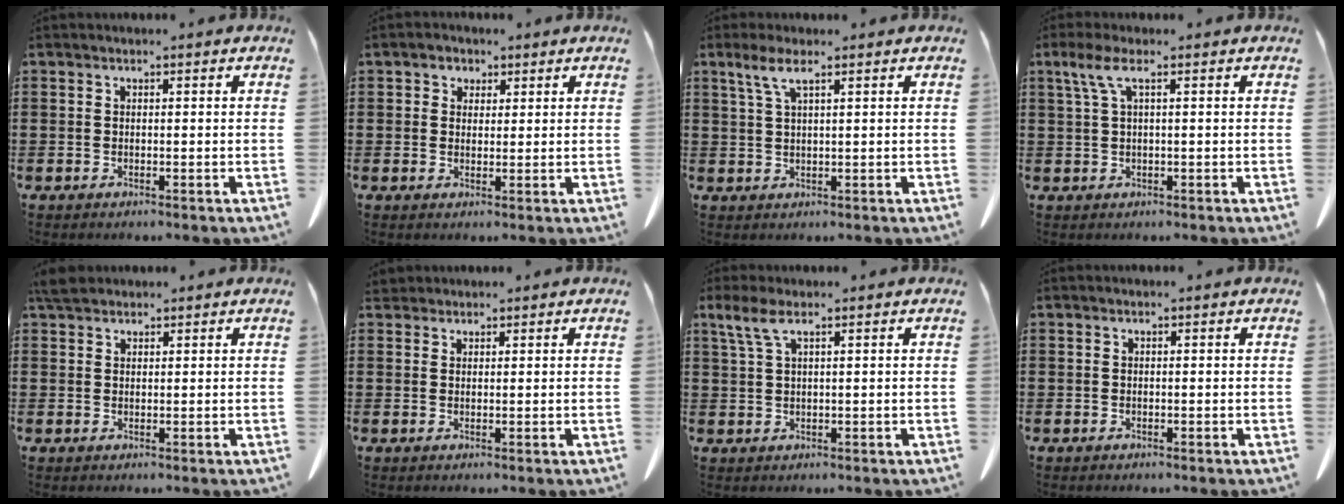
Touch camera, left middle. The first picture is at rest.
{"total": 1.9, "force": [1.1, 1.5, 0.3], "torque": [-0.014, 0.008, 0.020]}
{"total": 3.5, "force": [2.0, 0.6, 2.9], "torque": [-0.064, 0.002, 0.035]}
{"total": 3.4, "force": [1.2, 0.5, 3.2], "torque": [-0.066, 0.002, 0.021]}
{"total": 2.9, "force": [2.5, 1.1, 1.2], "torque": [-0.030, 0.005, 0.049]}
{"total": 1.7, "force": [1.6, 0.6, 0.3], "torque": [-0.011, 0.004, 0.032]}
{"total": 3.5, "force": [2.0, 0.8, 2.8], "torque": [-0.069, 0.001, 0.033]}
{"total": 0.0}